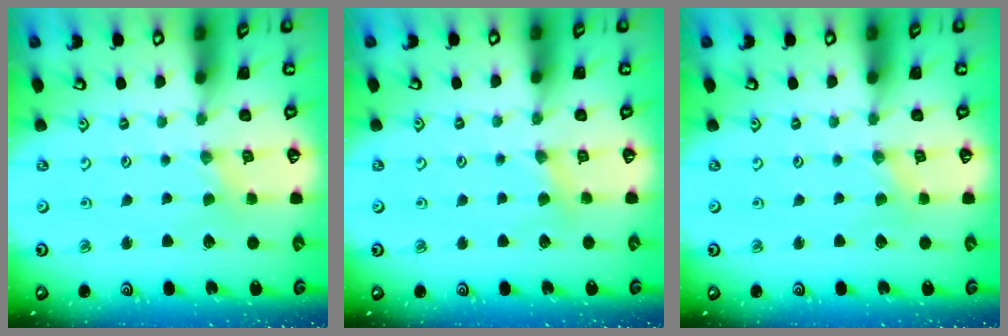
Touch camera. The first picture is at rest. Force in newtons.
{"total": 2.5, "press": 2.5, "slide": 0.3}
{"total": 0.0}